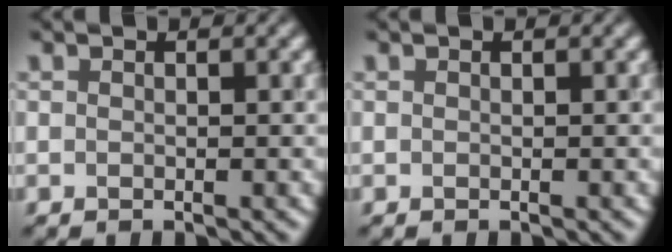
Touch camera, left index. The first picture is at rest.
{"total": 0.0}